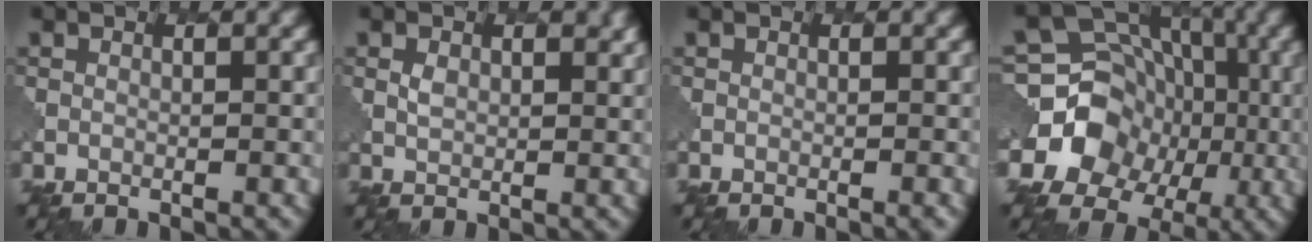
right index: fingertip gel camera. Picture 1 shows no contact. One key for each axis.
{"total": 1.5, "fx": 0.9, "fy": 1.1, "fz": 0.5, "tx": -0.012, "ty": -0.003, "tz": 0.019}
{"total": 0.8, "fx": -0.3, "fy": 0.2, "fz": 0.7, "tx": -0.001, "ty": 0.000, "tz": -0.002}
{"total": 11.7, "fx": -1.6, "fy": 10.6, "fz": 4.6, "tx": -0.075, "ty": 0.005, "tz": -0.044}